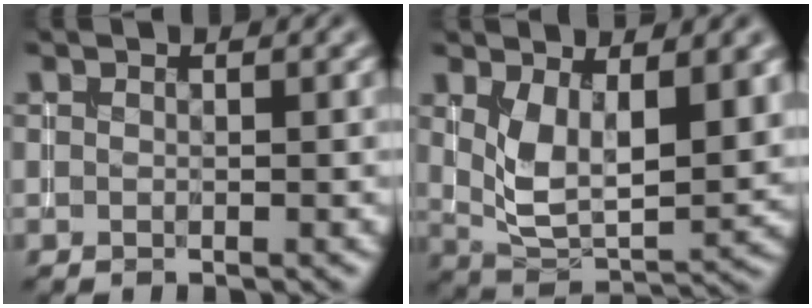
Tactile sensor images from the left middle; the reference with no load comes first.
{"total": 7.0, "force": [1.9, 3.4, 5.8], "torque": [-0.119, -0.015, 0.042]}